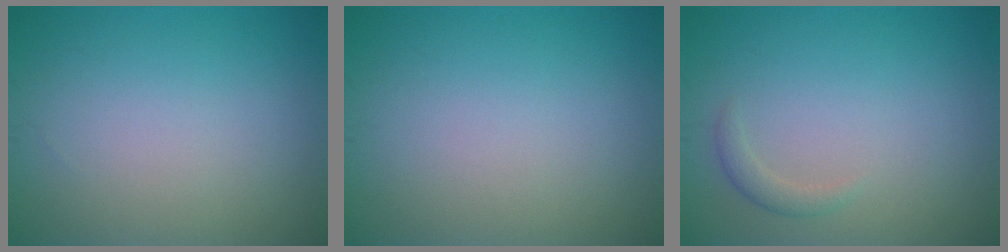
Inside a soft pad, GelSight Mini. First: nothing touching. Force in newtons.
{"total": 0.0}
{"total": 1.2, "press": 1.2, "slide": 0.1}